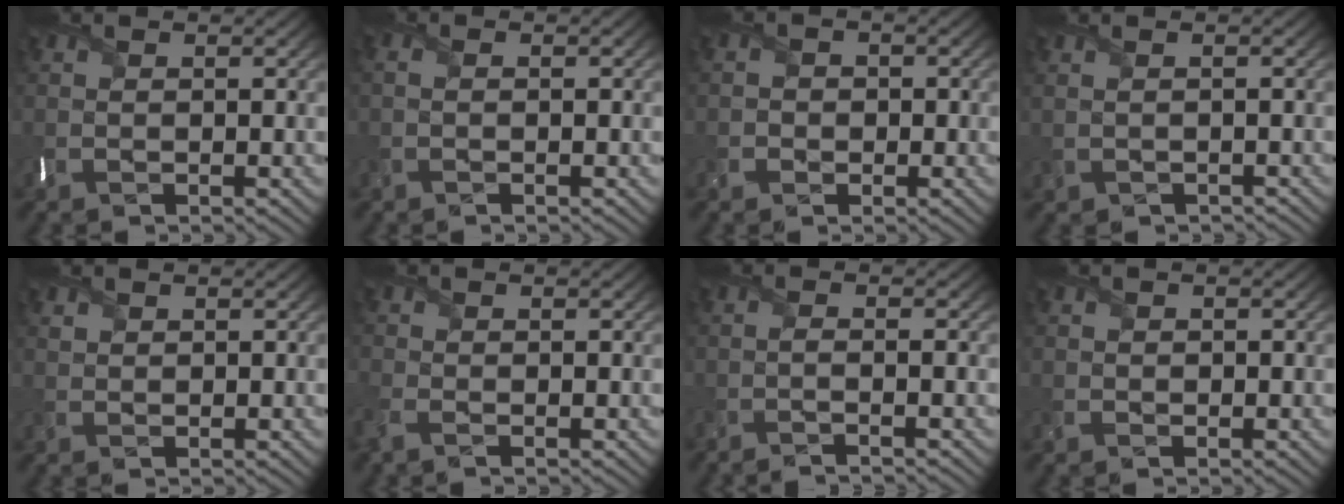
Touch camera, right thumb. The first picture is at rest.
{"total": 0.9, "force": [-0.3, 0.3, 0.9], "torque": [-0.021, -0.002, -0.006]}
{"total": 2.1, "force": [-0.8, 1.9, 0.3], "torque": [0.004, -0.003, -0.019]}
{"total": 0.9, "force": [-0.2, 0.5, 0.8], "torque": [-0.025, -0.007, 0.000]}
{"total": 0.8, "force": [0.7, 0.4, 0.2], "torque": [-0.009, -0.003, 0.016]}
{"total": 2.6, "force": [-1.7, 1.1, 1.6], "torque": [-0.051, -0.014, -0.043]}
{"total": 2.2, "force": [-0.9, 0.5, 1.9], "torque": [-0.019, -0.005, -0.030]}
{"total": 1.0, "force": [-0.2, 0.9, 0.2], "torque": [-0.004, -0.006, -0.006]}